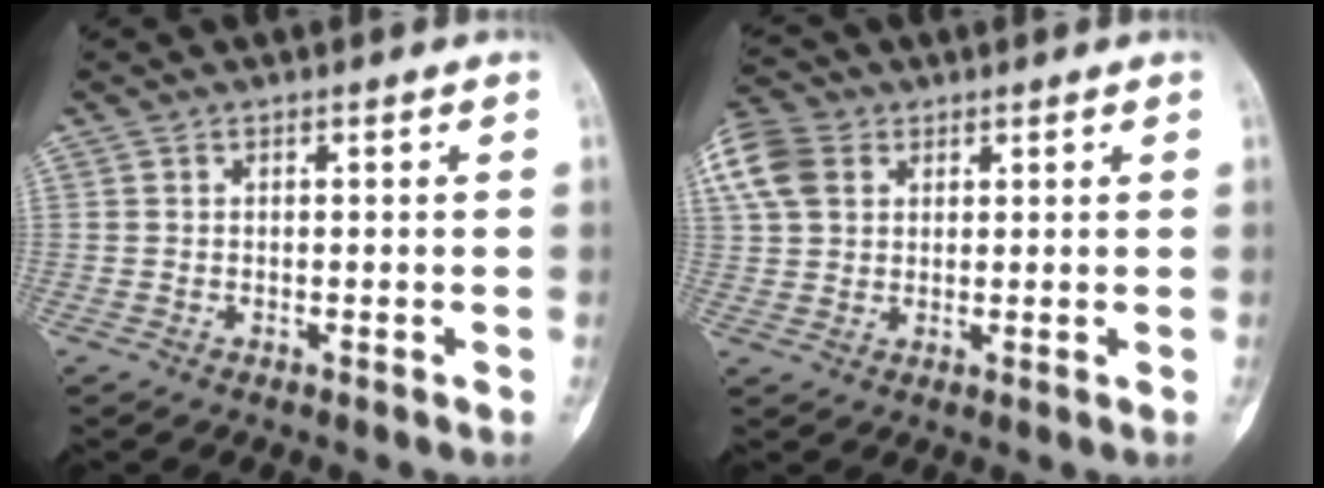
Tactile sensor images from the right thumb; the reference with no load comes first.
{"total": 10.0, "force": [3.7, 7.4, 5.6], "torque": [-0.120, 0.013, 0.069]}